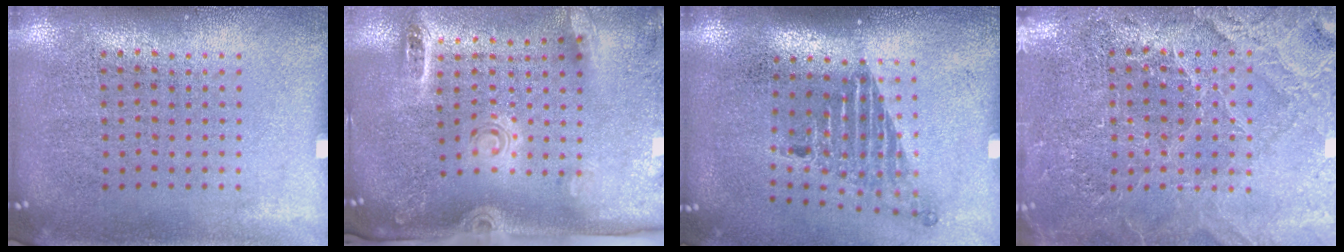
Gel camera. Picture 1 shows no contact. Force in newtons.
{"total": 2.8, "press": 1.9, "slide": 2.1}
{"total": 1.7, "press": 1.1, "slide": 1.2}
{"total": 3.4, "press": 3.3, "slide": 0.8}